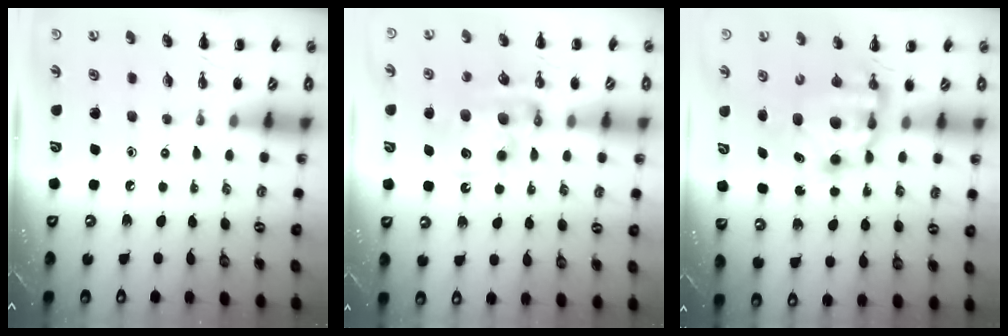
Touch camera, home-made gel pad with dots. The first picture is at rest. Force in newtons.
{"total": 11.2, "press": 10.9, "slide": 2.9}
{"total": 7.7, "press": 7.5, "slide": 1.9}